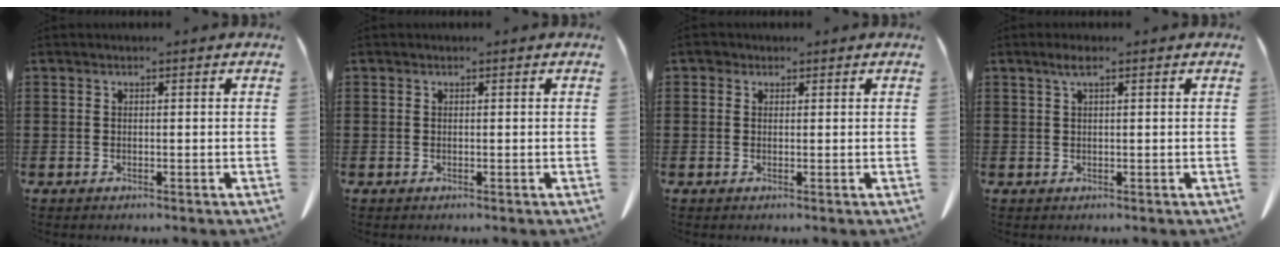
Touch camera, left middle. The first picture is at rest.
{"total": 0.0}
{"total": 1.2, "force": [0.7, 0.9, 0.3], "torque": [-0.010, 0.006, 0.013]}
{"total": 1.8, "force": [0.8, 0.3, 1.6], "torque": [-0.033, 0.003, 0.014]}